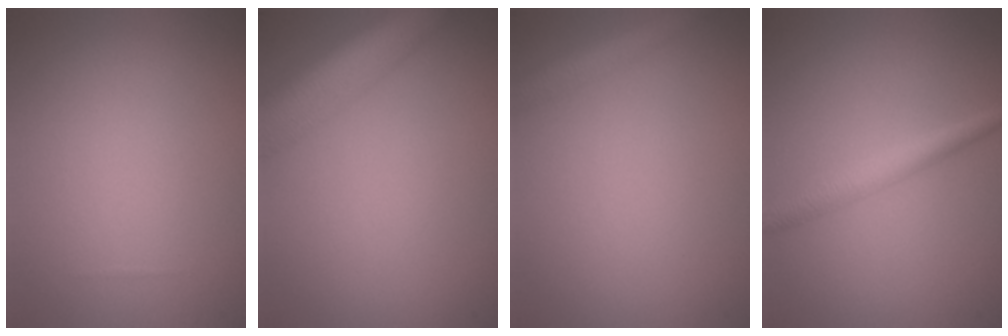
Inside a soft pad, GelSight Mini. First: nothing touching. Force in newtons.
{"total": 6.8, "press": 6.8, "slide": 0.4}
{"total": 2.3, "press": 2.3, "slide": 0.1}
{"total": 2.2, "press": 2.2, "slide": 0.1}